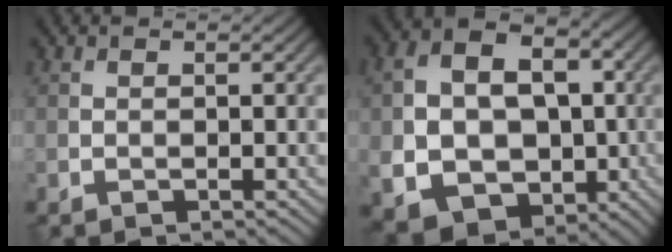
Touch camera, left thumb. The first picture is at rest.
{"total": 13.9, "force": [-2.1, 10.2, 9.2], "torque": [-0.181, -0.013, -0.027]}